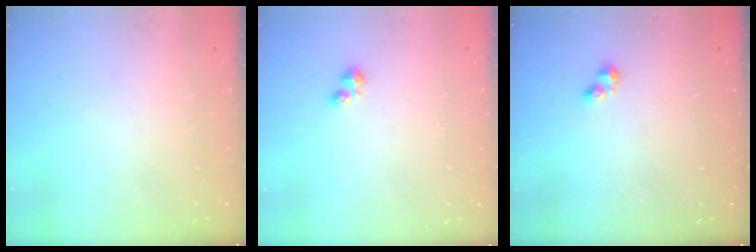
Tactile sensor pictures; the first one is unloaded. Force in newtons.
{"total": 2.4, "press": 2.4, "slide": 0.5}
{"total": 3.4, "press": 3.3, "slide": 0.5}